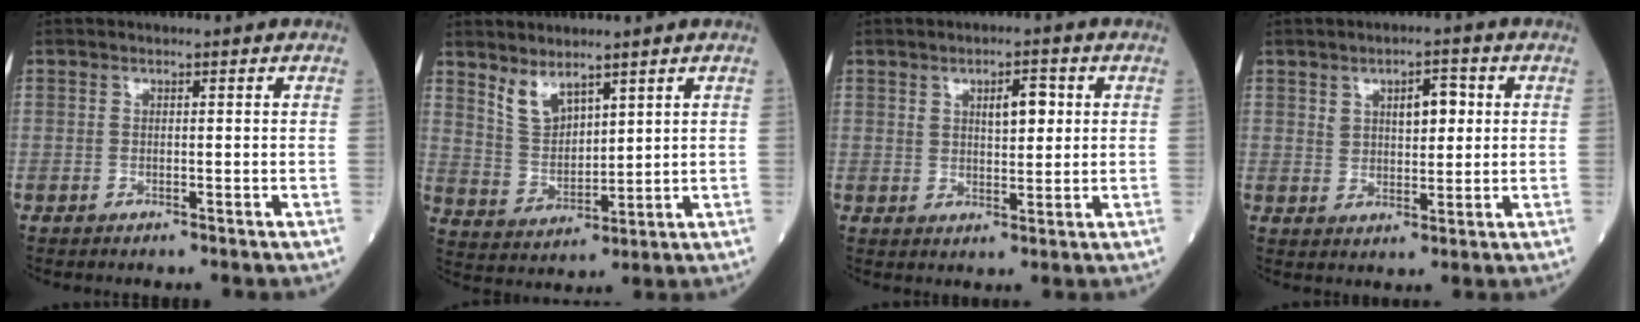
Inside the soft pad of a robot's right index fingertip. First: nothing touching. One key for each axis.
{"total": 5.6, "fx": 4.3, "fy": 2.2, "fz": 2.9, "tx": -0.062, "ty": -0.006, "tz": 0.097}
{"total": 4.4, "fx": 1.5, "fy": 1.8, "fz": 3.8, "tx": -0.057, "ty": 0.004, "tz": 0.024}
{"total": 5.2, "fx": 1.8, "fy": 2.5, "fz": 4.1, "tx": -0.063, "ty": 0.010, "tz": 0.031}